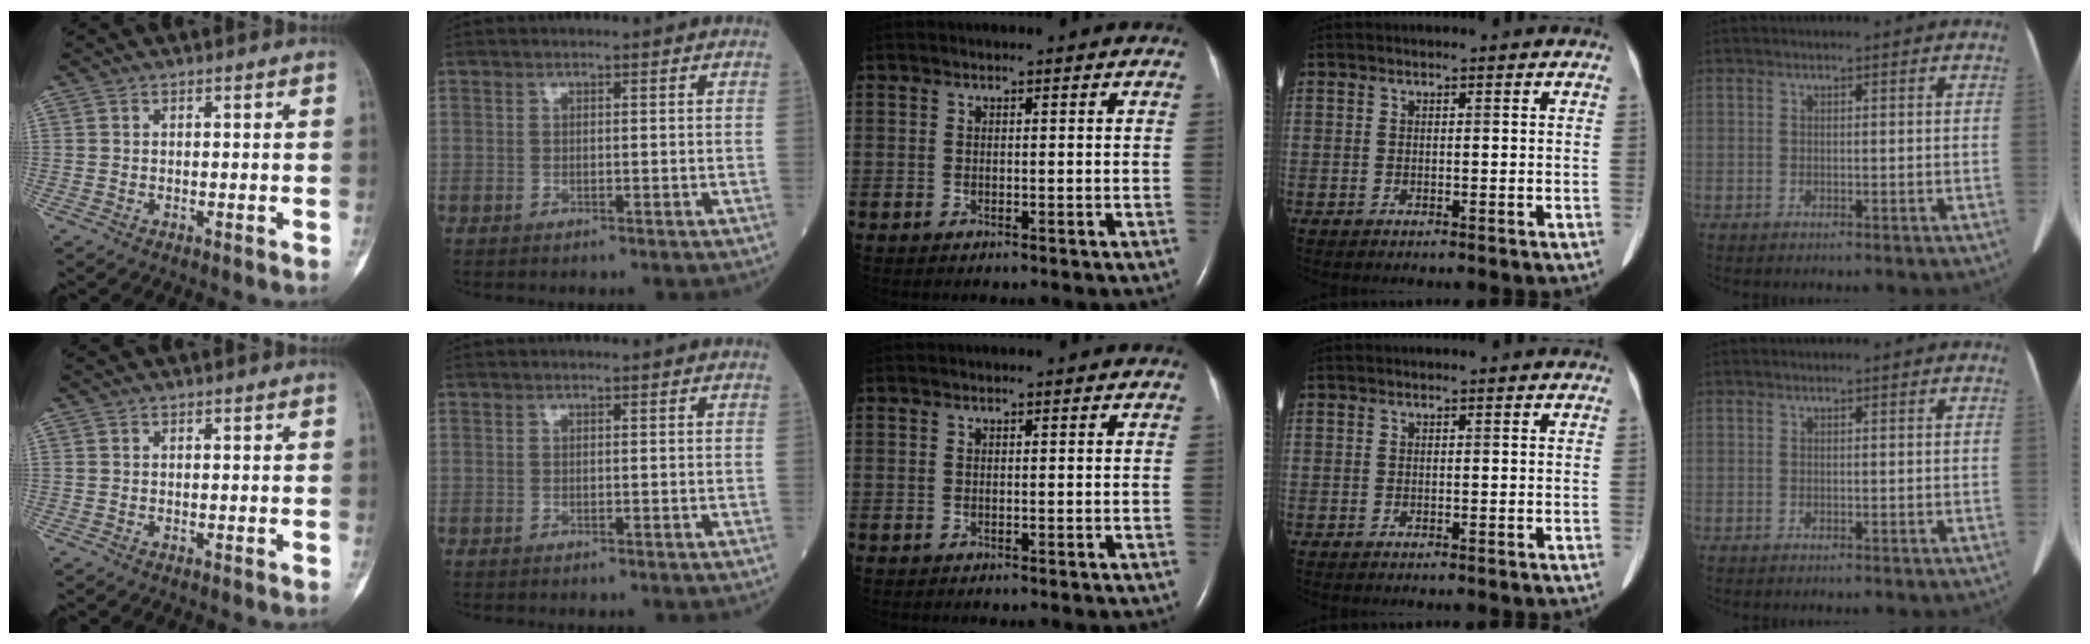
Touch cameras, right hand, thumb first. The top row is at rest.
{}